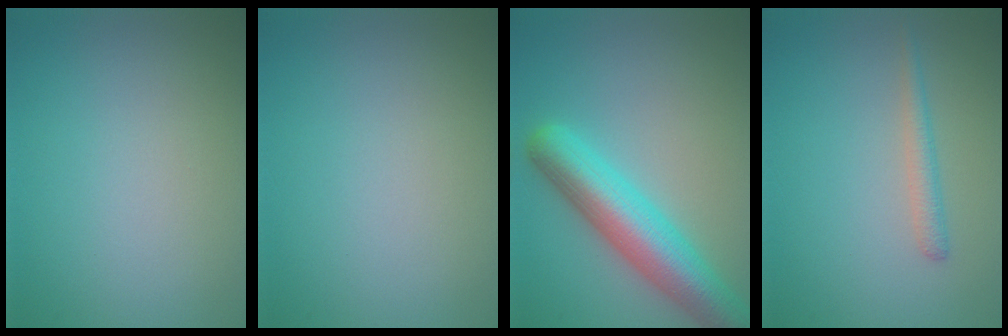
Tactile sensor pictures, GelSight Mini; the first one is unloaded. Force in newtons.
{"total": 0.0}
{"total": 7.6, "press": 7.6, "slide": 0.4}
{"total": 1.5, "press": 1.5, "slide": 0.1}